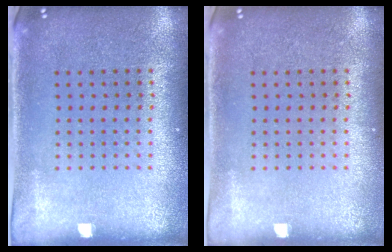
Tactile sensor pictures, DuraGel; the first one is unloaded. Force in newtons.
{"total": 0.0}